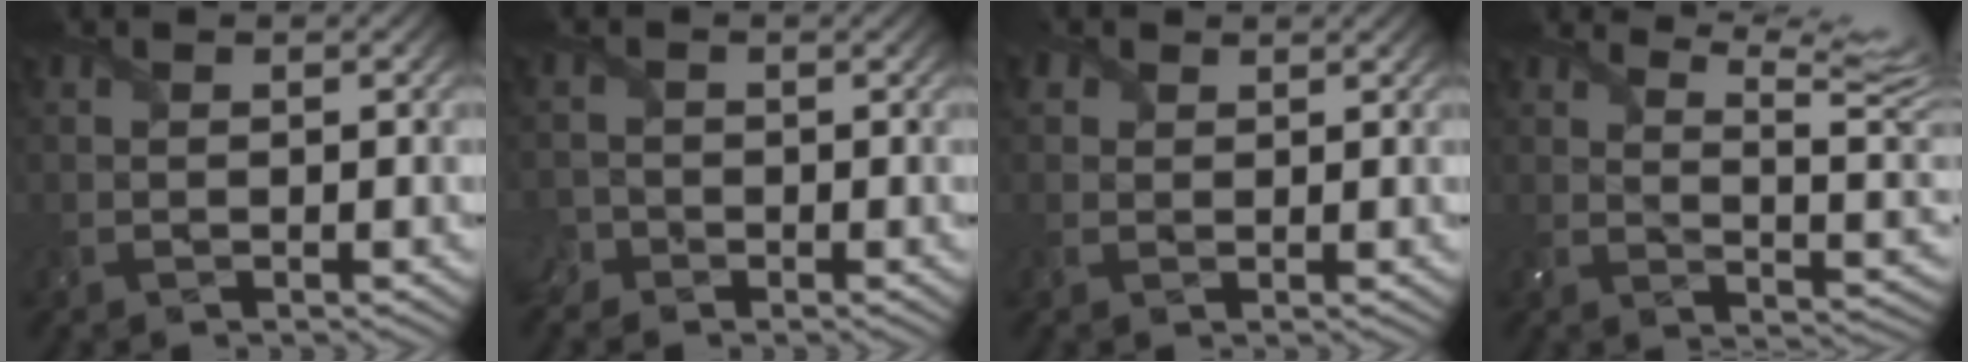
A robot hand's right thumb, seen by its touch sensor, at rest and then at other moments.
{"total": 2.6, "force": [-2.0, 1.6, 0.3], "torque": [-0.011, -0.006, -0.051]}
{"total": 1.8, "force": [0.9, 1.5, 0.4], "torque": [-0.013, 0.006, 0.020]}
{"total": 10.3, "force": [7.4, 2.8, 6.7], "torque": [-0.119, 0.006, 0.101]}